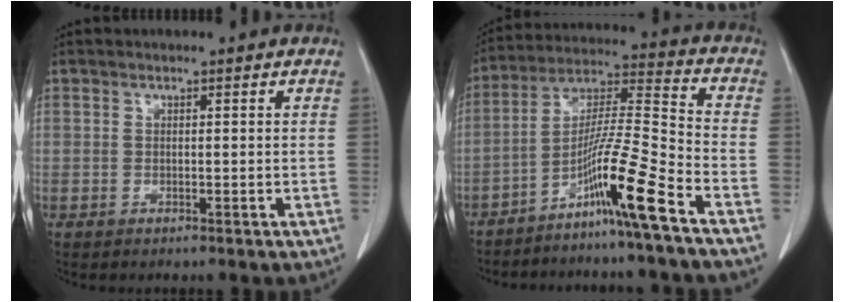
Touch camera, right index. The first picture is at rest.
{"total": 12.3, "force": [-7.5, -2.0, 9.5], "torque": [-0.180, -0.008, -0.141]}